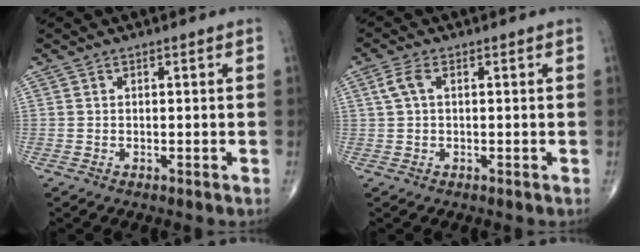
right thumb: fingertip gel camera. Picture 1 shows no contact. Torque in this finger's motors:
{"motor_torque": [-0.11, -0.13, 0.28, 0.02, 0.16]}